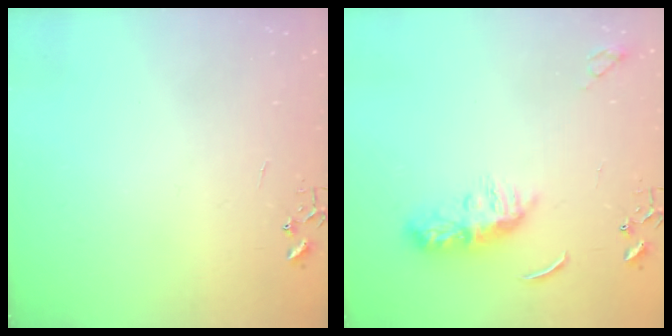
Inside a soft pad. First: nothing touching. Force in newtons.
{"total": 8.9, "press": 8.9, "slide": 0.6}